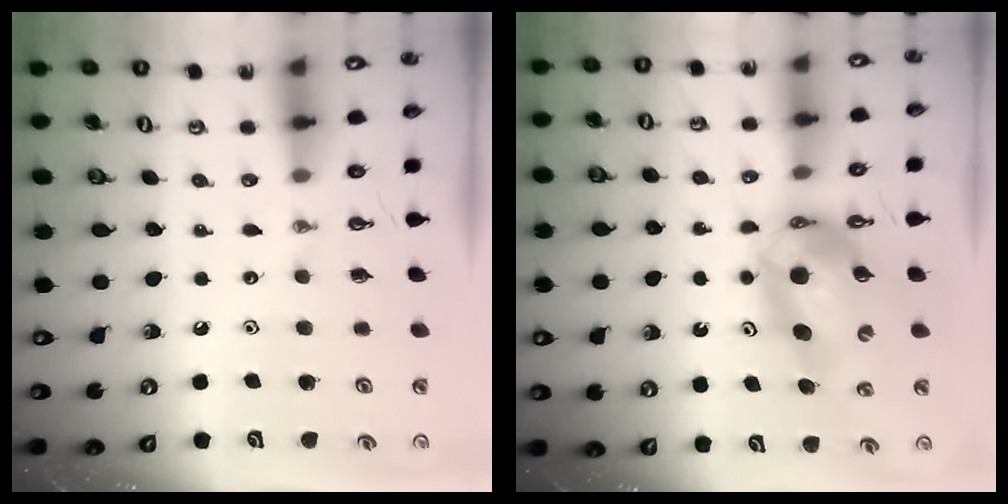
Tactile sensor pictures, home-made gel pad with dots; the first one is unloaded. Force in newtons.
{"total": 11.0, "press": 11.0, "slide": 1.0}